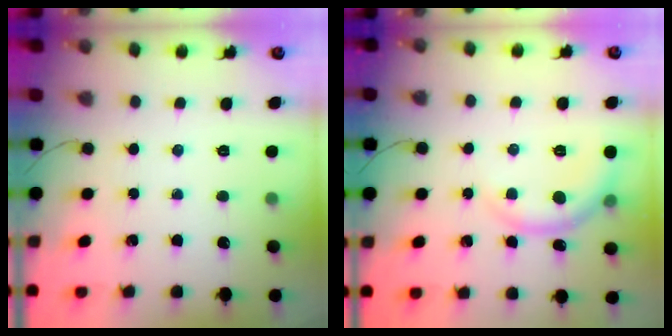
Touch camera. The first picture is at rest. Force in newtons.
{"total": 6.5, "press": 6.4, "slide": 0.9}